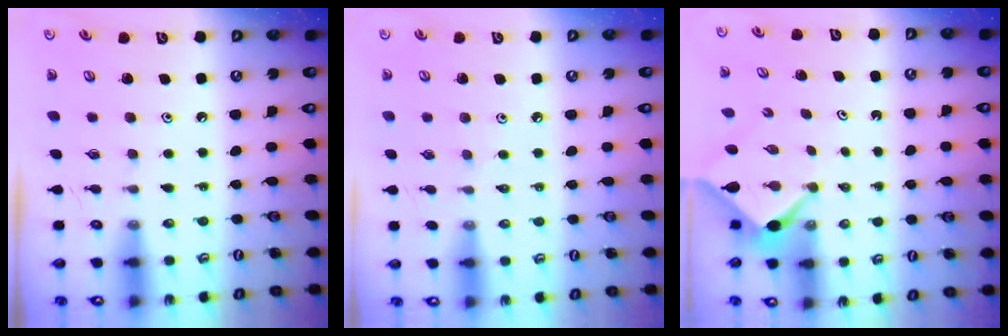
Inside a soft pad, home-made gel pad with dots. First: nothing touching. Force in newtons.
{"total": 2.8, "press": 2.7, "slide": 0.6}
{"total": 2.1, "press": 2.1, "slide": 0.3}